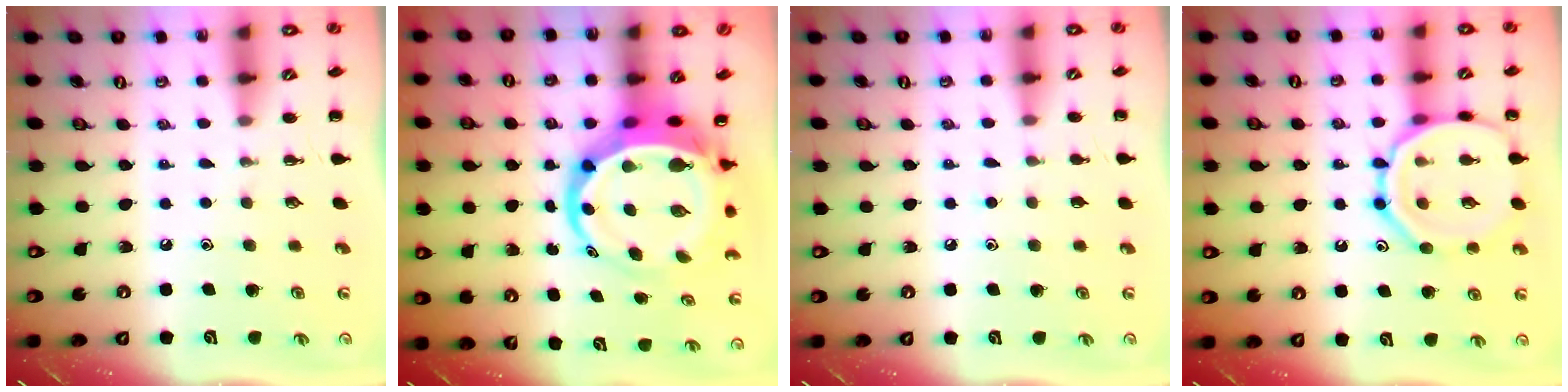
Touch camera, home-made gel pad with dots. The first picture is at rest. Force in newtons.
{"total": 11.8, "press": 11.4, "slide": 3.3}
{"total": 3.8, "press": 3.4, "slide": 1.6}
{"total": 15.8, "press": 15.7, "slide": 0.9}